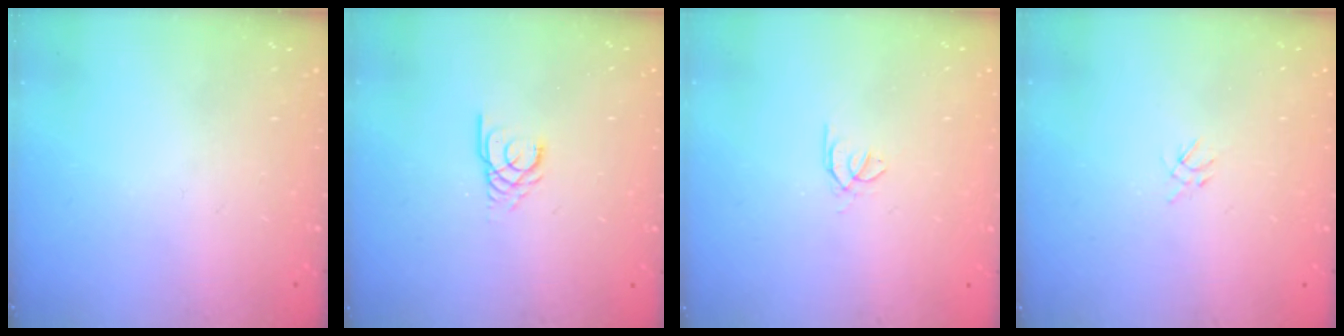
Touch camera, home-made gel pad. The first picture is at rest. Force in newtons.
{"total": 3.0, "press": 3.0, "slide": 0.3}
{"total": 0.5, "press": 0.4, "slide": 0.3}
{"total": 2.2, "press": 2.2, "slide": 0.5}